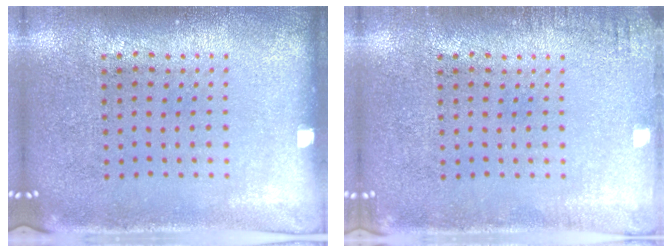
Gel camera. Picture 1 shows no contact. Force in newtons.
{"total": 1.3, "press": 1.3, "slide": 0.1}